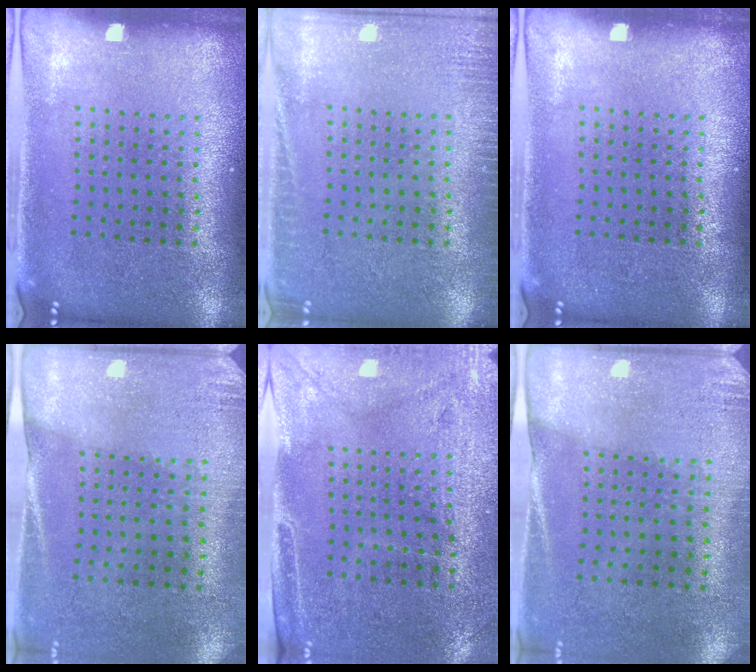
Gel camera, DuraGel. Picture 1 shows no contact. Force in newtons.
{"total": 2.0, "press": 2.0, "slide": 0.3}
{"total": 0.0}
{"total": 2.7, "press": 2.4, "slide": 1.3}
{"total": 2.9, "press": 2.5, "slide": 1.5}
{"total": 2.7, "press": 2.4, "slide": 1.3}